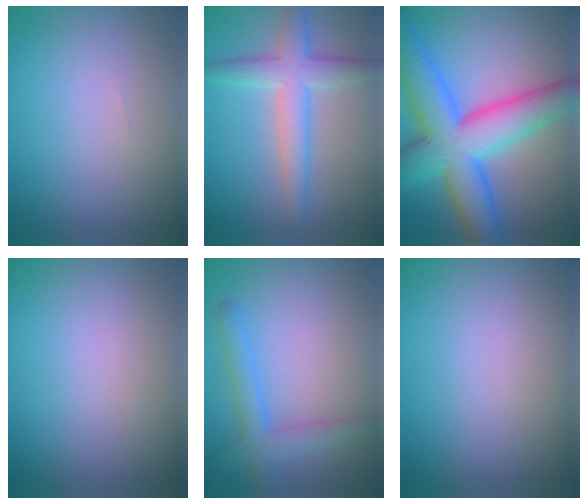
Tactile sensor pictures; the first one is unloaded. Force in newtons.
{"total": 4.4, "press": 4.4, "slide": 0.0}
{"total": 11.5, "press": 11.5, "slide": 0.3}
{"total": 0.0}
{"total": 2.9, "press": 2.9, "slide": 0.2}
{"total": 0.0}